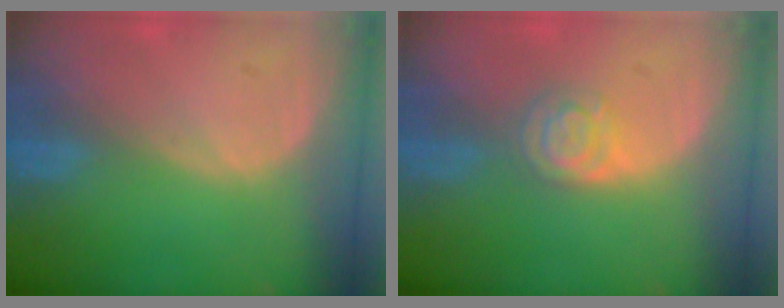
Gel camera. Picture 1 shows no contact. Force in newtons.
{"total": 4.3, "press": 3.9, "slide": 1.9}